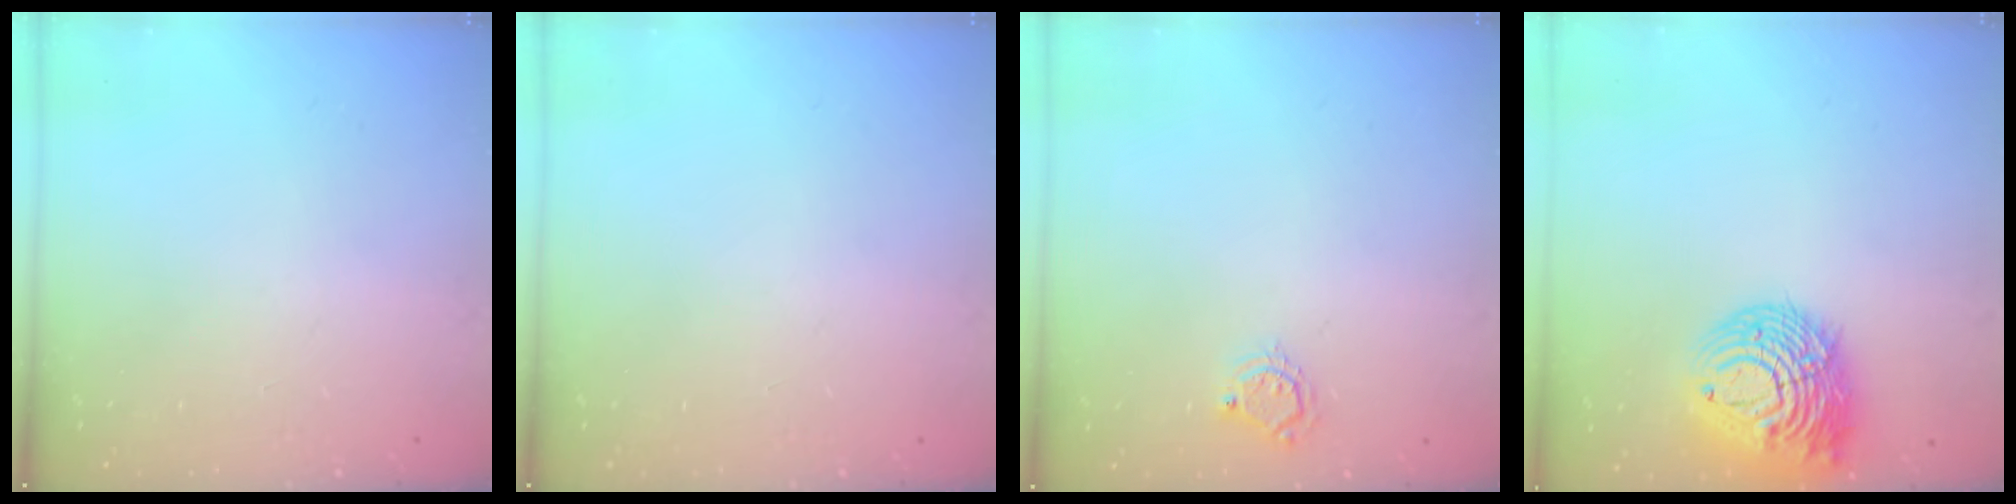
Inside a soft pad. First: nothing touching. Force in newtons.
{"total": 0.0}
{"total": 5.1, "press": 5.1, "slide": 0.4}
{"total": 16.1, "press": 16.0, "slide": 1.7}